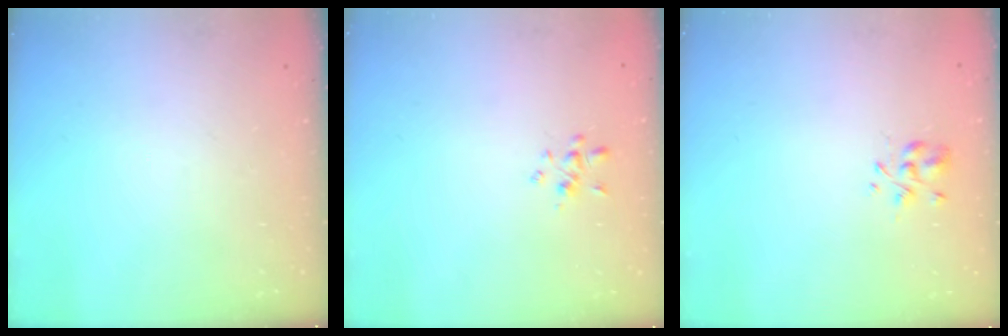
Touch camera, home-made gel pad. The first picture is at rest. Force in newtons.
{"total": 1.9, "press": 1.8, "slide": 0.7}
{"total": 2.0, "press": 1.8, "slide": 0.9}